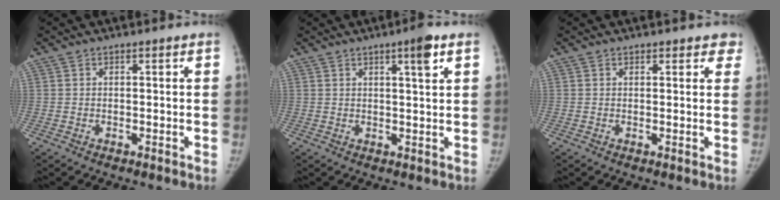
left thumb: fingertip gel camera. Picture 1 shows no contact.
{"total": 4.4, "force": [2.3, 0.4, 3.7], "torque": [-0.051, -0.010, 0.034]}
{"total": 2.8, "force": [2.2, 1.5, 0.9], "torque": [0.026, -0.004, 0.015]}